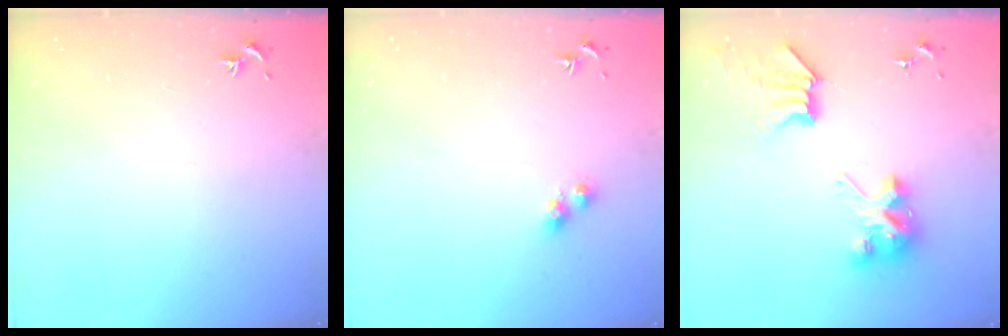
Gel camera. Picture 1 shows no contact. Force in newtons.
{"total": 4.0, "press": 4.0, "slide": 0.5}
{"total": 10.5, "press": 10.5, "slide": 0.8}